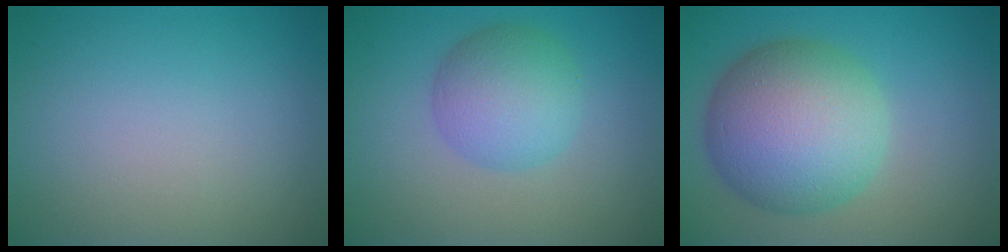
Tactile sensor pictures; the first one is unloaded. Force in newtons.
{"total": 4.9, "press": 4.8, "slide": 0.0}
{"total": 10.3, "press": 10.2, "slide": 0.4}